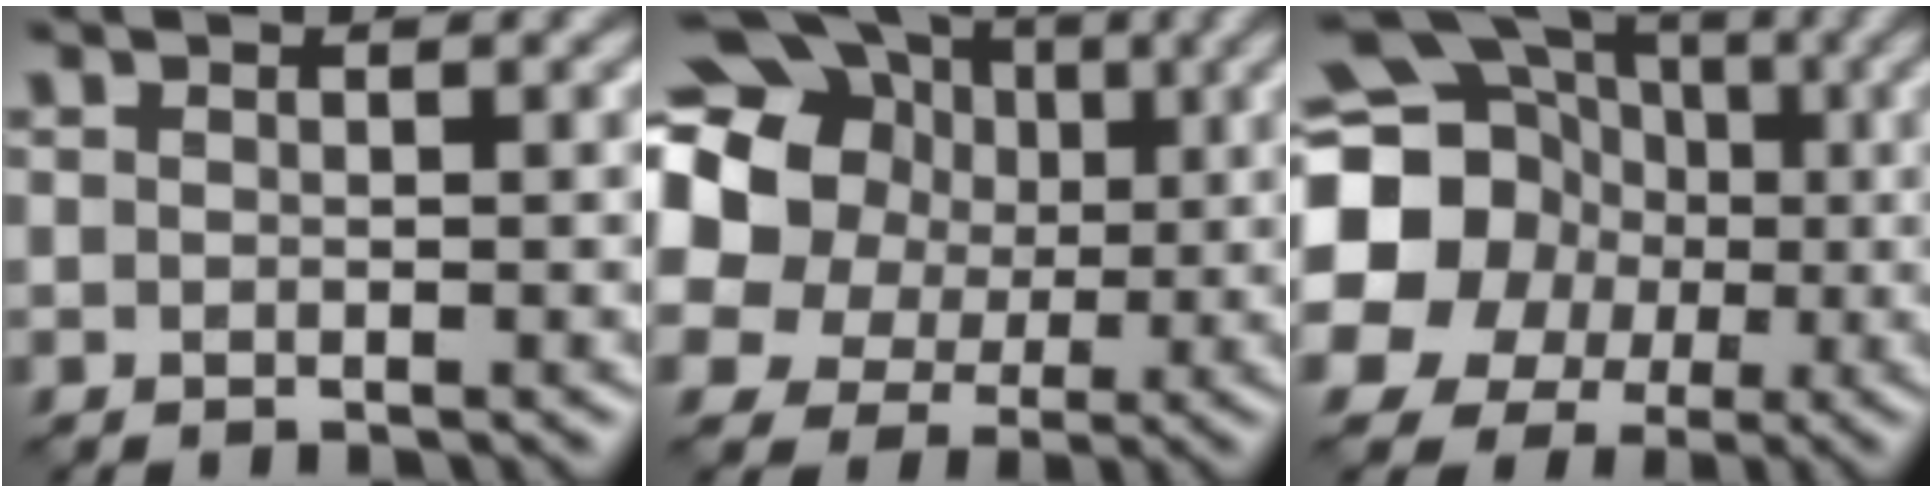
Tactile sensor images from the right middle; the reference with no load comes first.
{"total": 20.0, "force": [5.9, 17.0, 8.6], "torque": [-0.200, 0.030, 0.070]}
{"total": 21.2, "force": [0.1, 20.1, 6.5], "torque": [-0.185, 0.012, -0.049]}